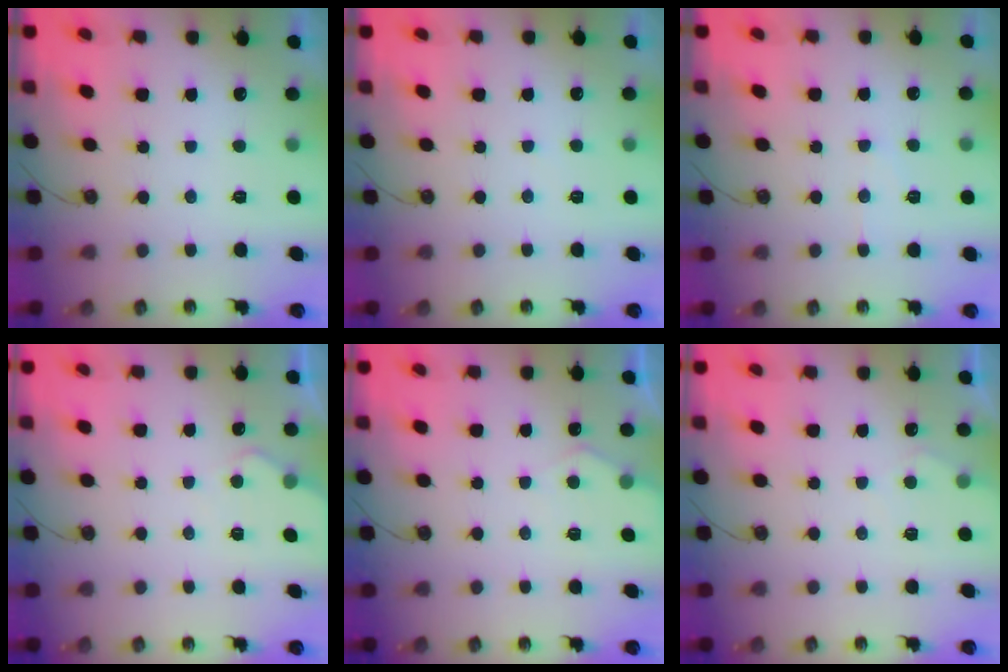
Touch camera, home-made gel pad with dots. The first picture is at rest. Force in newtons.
{"total": 2.4, "press": 2.3, "slide": 0.4}
{"total": 4.5, "press": 4.5, "slide": 0.6}
{"total": 3.8, "press": 3.8, "slide": 0.4}
{"total": 4.4, "press": 4.3, "slide": 0.5}
{"total": 3.6, "press": 3.5, "slide": 0.4}